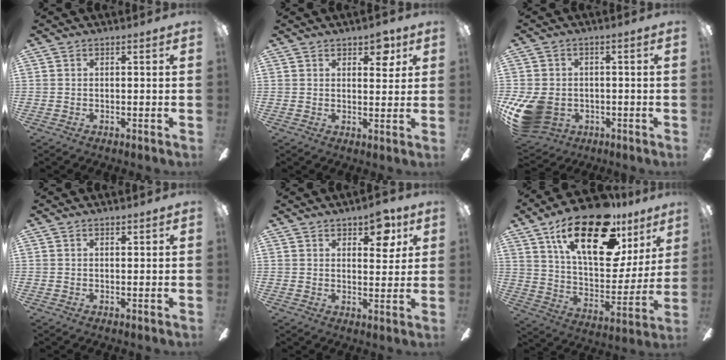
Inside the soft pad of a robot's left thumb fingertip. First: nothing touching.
{"total": 5.5, "force": [3.4, 2.8, 3.3], "torque": [-0.032, -0.010, 0.053]}
{"total": 12.2, "force": [-3.8, 9.4, 6.8], "torque": [-0.147, 0.017, -0.068]}
{"total": 0.9, "force": [0.8, 0.3, 0.4], "torque": [-0.001, -0.003, 0.012]}
{"total": 7.3, "force": [4.5, 3.7, 4.5], "torque": [-0.041, -0.018, 0.073]}
{"total": 26.8, "force": [15.8, 11.2, 18.6], "torque": [-0.296, -0.087, 0.267]}